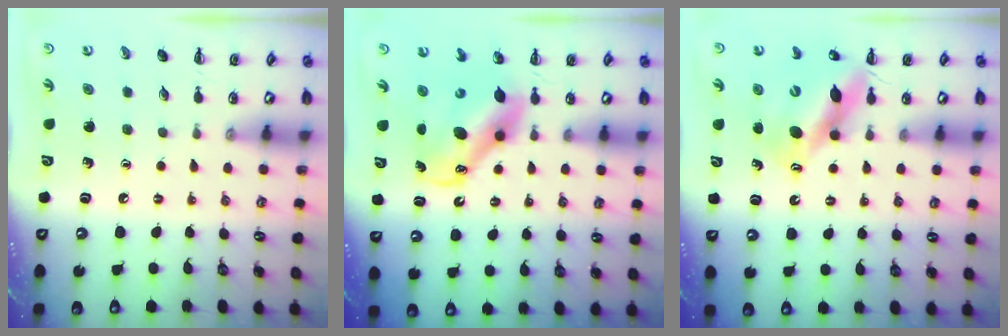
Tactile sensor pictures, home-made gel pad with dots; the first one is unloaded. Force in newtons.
{"total": 8.4, "press": 8.2, "slide": 2.1}
{"total": 11.6, "press": 11.2, "slide": 3.1}